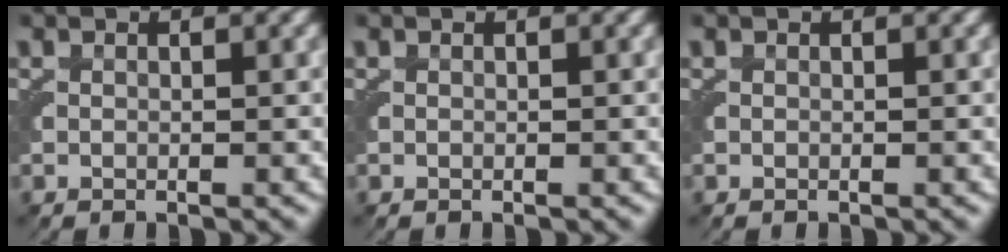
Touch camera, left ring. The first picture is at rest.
{"total": 0.0}
{"total": 0.0}